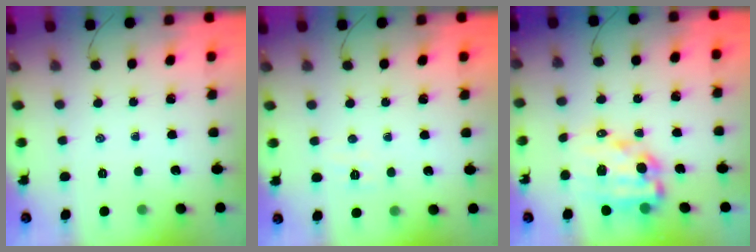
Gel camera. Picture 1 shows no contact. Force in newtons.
{"total": 4.1, "press": 4.0, "slide": 0.9}
{"total": 11.8, "press": 11.4, "slide": 3.0}